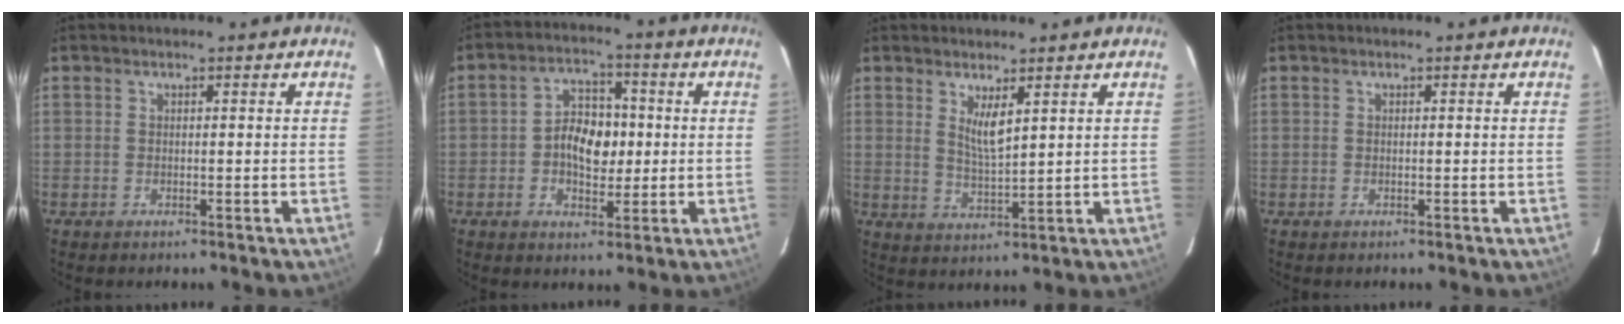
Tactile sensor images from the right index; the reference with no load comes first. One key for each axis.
{"total": 8.0, "fx": -0.5, "fy": 5.4, "fz": 5.9, "tx": -0.108, "ty": 0.017, "tz": -0.008}
{"total": 4.5, "fx": 2.2, "fy": 1.0, "fz": 3.8, "tx": -0.070, "ty": -0.012, "tz": 0.041}
{"total": 0.0}